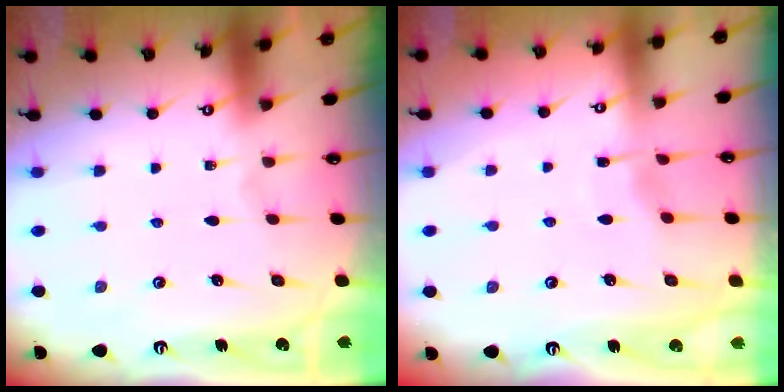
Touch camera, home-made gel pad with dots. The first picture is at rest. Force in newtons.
{"total": 2.8, "press": 2.7, "slide": 0.5}